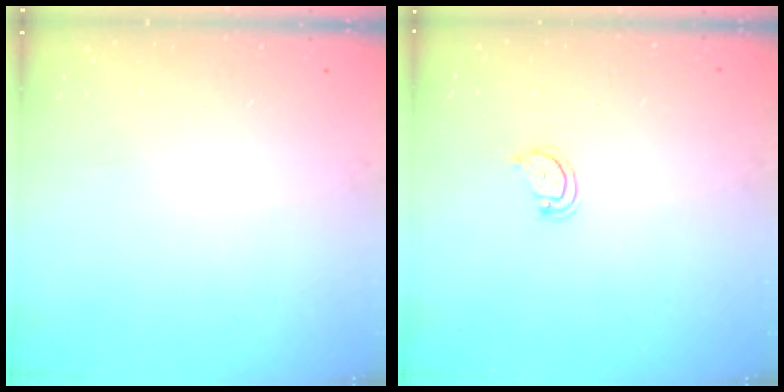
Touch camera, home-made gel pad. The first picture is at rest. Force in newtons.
{"total": 2.3, "press": 2.3, "slide": 0.2}